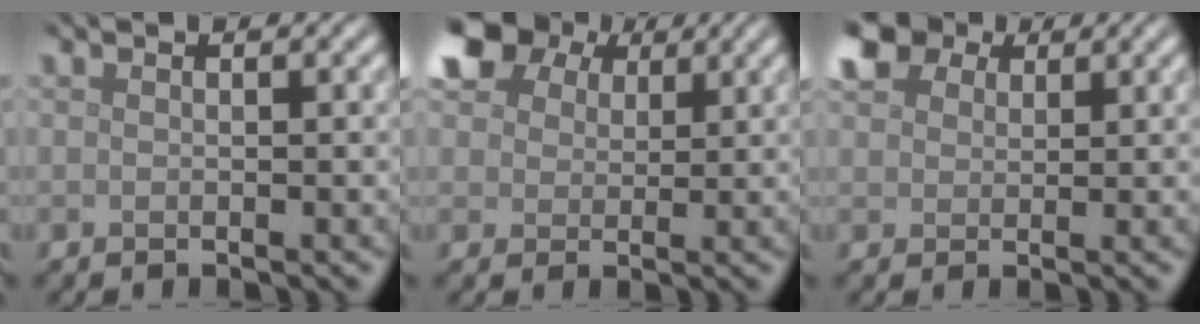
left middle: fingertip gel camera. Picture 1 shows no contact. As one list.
[{"total": 8.6, "force": [5.3, 5.4, 4.2], "torque": [-0.115, 0.025, 0.080]}, {"total": 5.2, "force": [3.4, 3.2, 2.4], "torque": [-0.064, 0.014, 0.058]}]